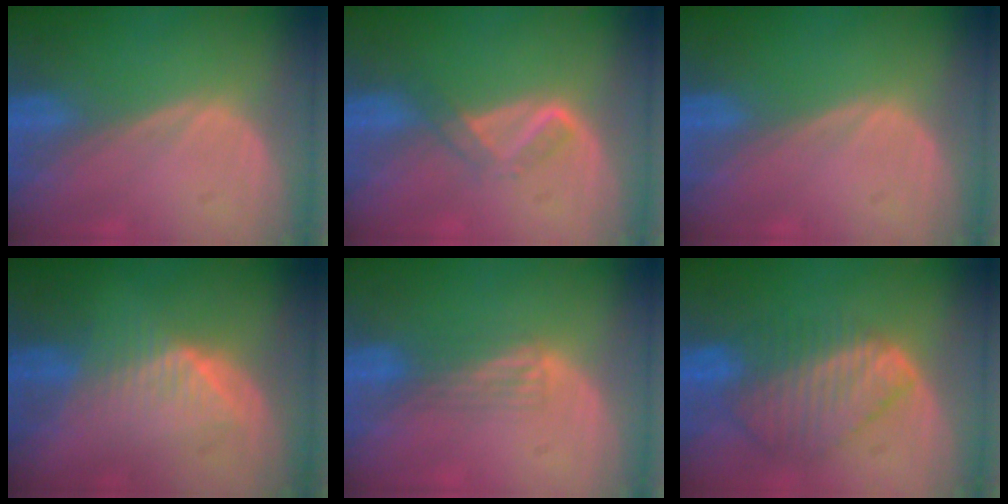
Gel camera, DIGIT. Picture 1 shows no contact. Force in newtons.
{"total": 2.8, "press": 2.7, "slide": 0.7}
{"total": 0.0}
{"total": 5.2, "press": 5.2, "slide": 0.4}
{"total": 2.5, "press": 2.2, "slide": 1.3}
{"total": 8.7, "press": 7.7, "slide": 4.0}